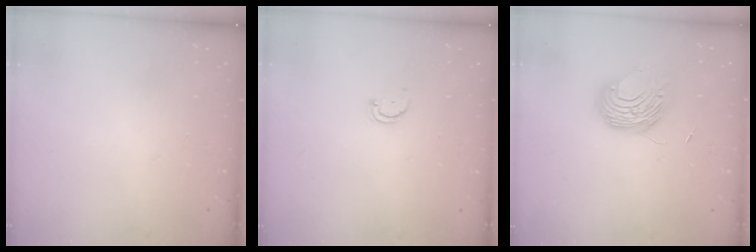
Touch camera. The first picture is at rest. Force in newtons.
{"total": 2.5, "press": 2.4, "slide": 0.4}
{"total": 9.1, "press": 9.1, "slide": 0.4}